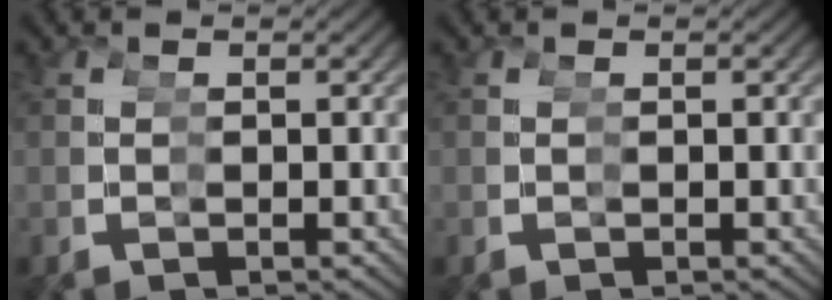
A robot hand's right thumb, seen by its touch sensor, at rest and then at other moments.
{"total": 0.0}